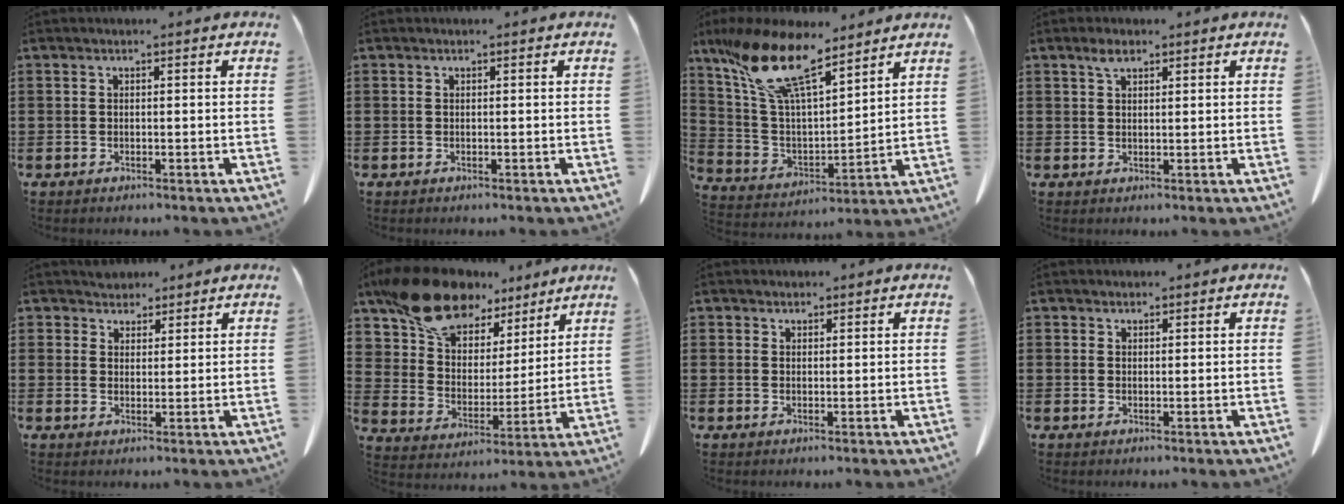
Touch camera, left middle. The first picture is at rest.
{"total": 0.0}
{"total": 15.5, "force": [10.8, 5.0, 9.9], "torque": [-0.235, -0.042, 0.189]}
{"total": 2.4, "force": [1.6, 1.0, 1.5], "torque": [-0.025, 0.000, 0.028]}
{"total": 3.5, "force": [3.0, 1.8, 0.0], "torque": [-0.013, 0.002, 0.058]}
{"total": 14.8, "force": [12.0, 6.9, 5.2], "torque": [-0.139, -0.066, 0.224]}
{"total": 1.6, "force": [1.4, 0.8, -0.1], "torque": [-0.004, 0.001, 0.029]}
{"total": 1.3, "force": [1.2, 0.7, 0.0], "torque": [-0.004, 0.001, 0.024]}